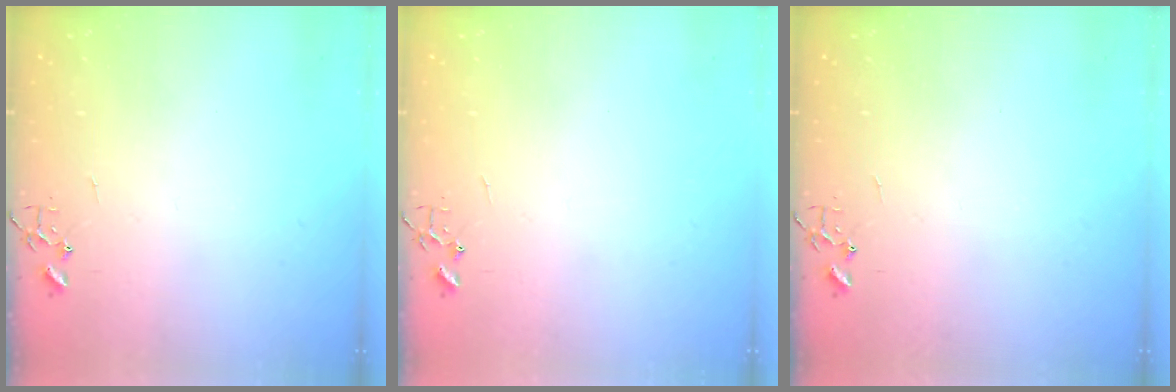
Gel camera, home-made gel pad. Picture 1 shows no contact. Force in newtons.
{"total": 0.0}
{"total": 0.0}